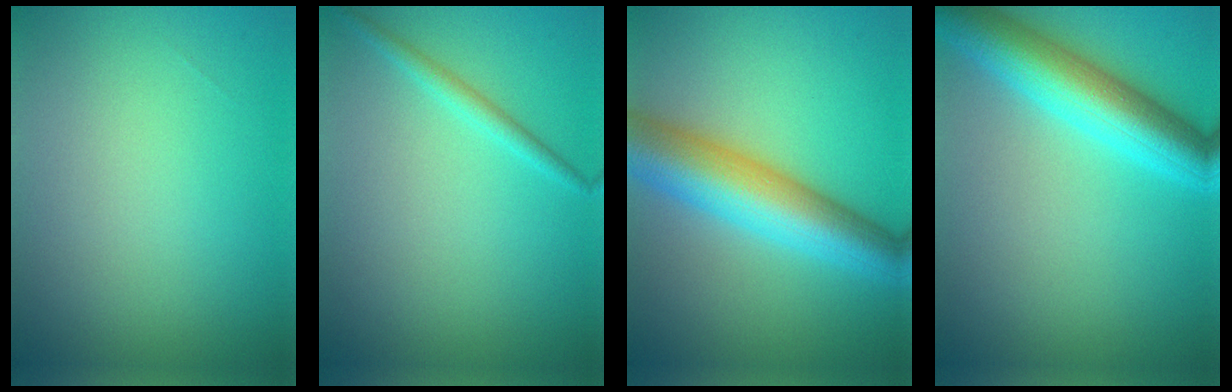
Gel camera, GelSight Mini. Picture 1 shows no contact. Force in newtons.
{"total": 1.4, "press": 1.4, "slide": 0.0}
{"total": 9.1, "press": 9.1, "slide": 0.2}
{"total": 7.4, "press": 7.4, "slide": 0.2}